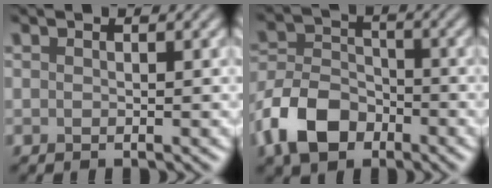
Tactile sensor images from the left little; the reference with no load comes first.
{"total": 6.8, "force": [-3.7, 4.4, 3.7], "torque": [-0.073, 0.002, -0.082]}